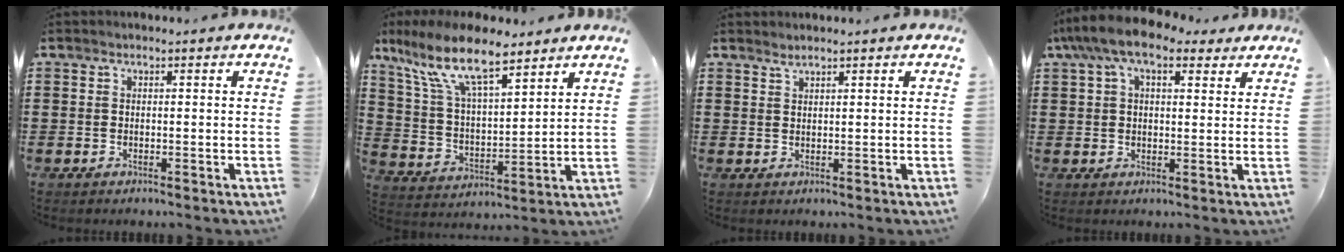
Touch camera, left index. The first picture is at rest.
{"total": 11.5, "force": [8.4, 3.1, 7.3], "torque": [-0.166, -0.024, 0.150]}
{"total": 1.2, "force": [1.1, 0.0, 0.5], "torque": [-0.011, -0.001, 0.022]}
{"total": 8.2, "force": [5.4, 3.4, 5.1], "torque": [-0.114, 0.005, 0.099]}